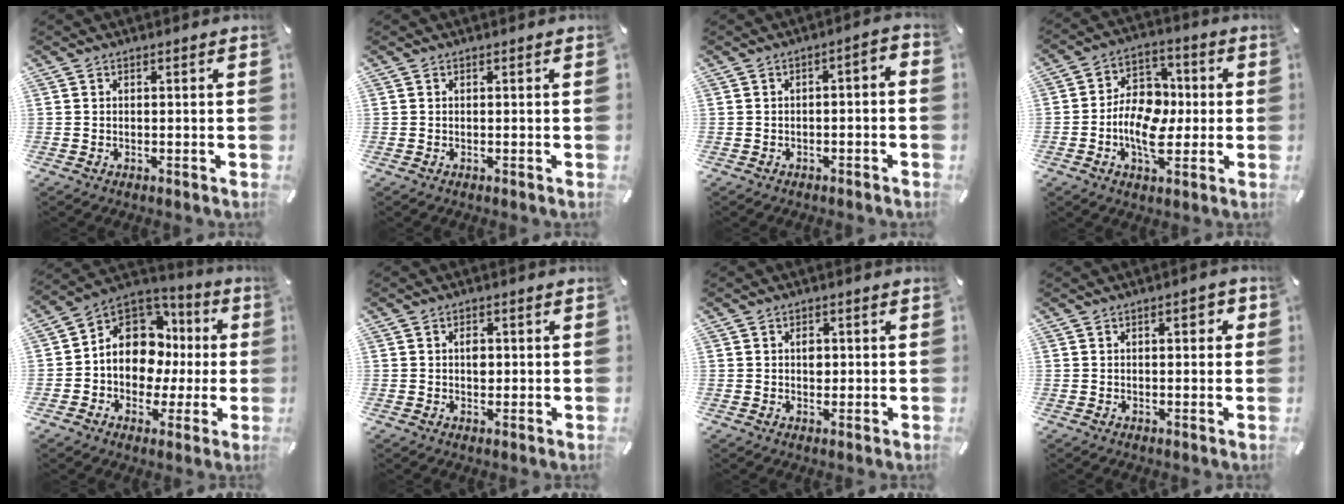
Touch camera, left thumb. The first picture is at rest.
{"total": 0.0}
{"total": 3.5, "force": [-2.3, 1.3, 2.3], "torque": [-0.036, 0.018, -0.045]}
{"total": 12.4, "force": [-2.5, 8.9, 8.3], "torque": [-0.160, 0.017, -0.043]}
{"total": 12.7, "force": [1.6, 11.1, 6.1], "torque": [-0.111, -0.017, 0.038]}
{"total": 2.5, "force": [0.1, 1.8, 1.7], "torque": [-0.019, -0.001, -0.003]}
{"total": 2.6, "force": [0.2, 2.0, 1.6], "torque": [-0.010, -0.005, -0.003]}
{"total": 3.3, "force": [0.8, 1.5, 2.8], "torque": [-0.041, 0.003, 0.007]}